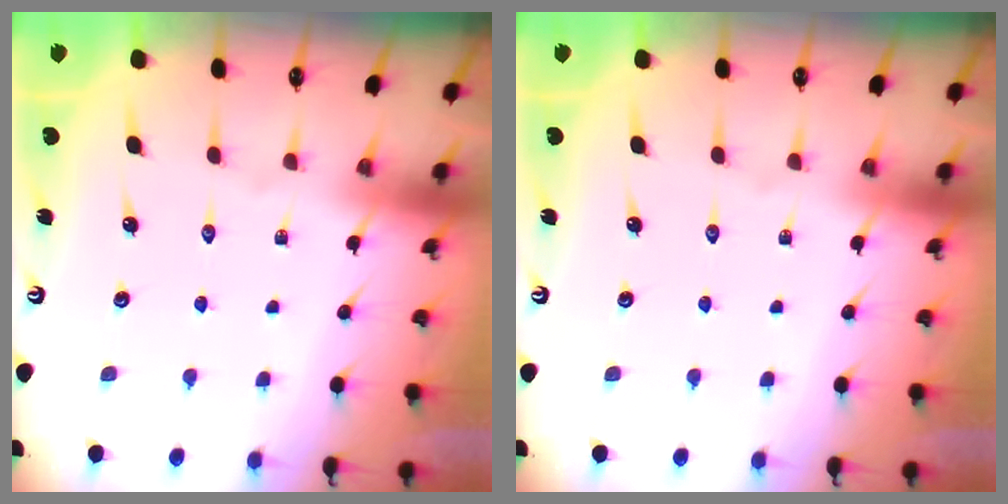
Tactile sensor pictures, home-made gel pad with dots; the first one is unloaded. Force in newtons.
{"total": 0.0}